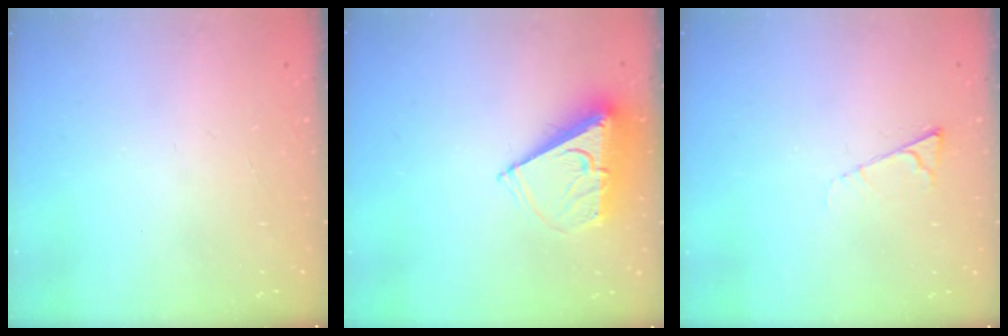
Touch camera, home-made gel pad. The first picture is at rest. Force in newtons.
{"total": 8.3, "press": 8.3, "slide": 0.4}
{"total": 5.5, "press": 5.4, "slide": 0.8}